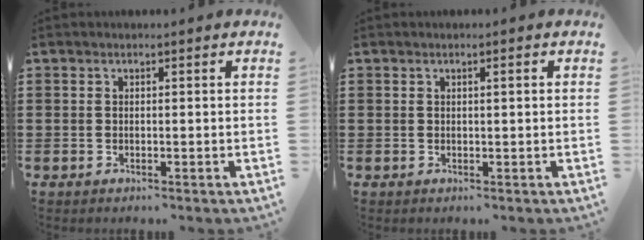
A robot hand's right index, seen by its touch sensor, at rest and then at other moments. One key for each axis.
{"total": 0.8, "fx": 0.2, "fy": 0.1, "fz": 0.7, "tx": -0.013, "ty": 0.000, "tz": 0.004}